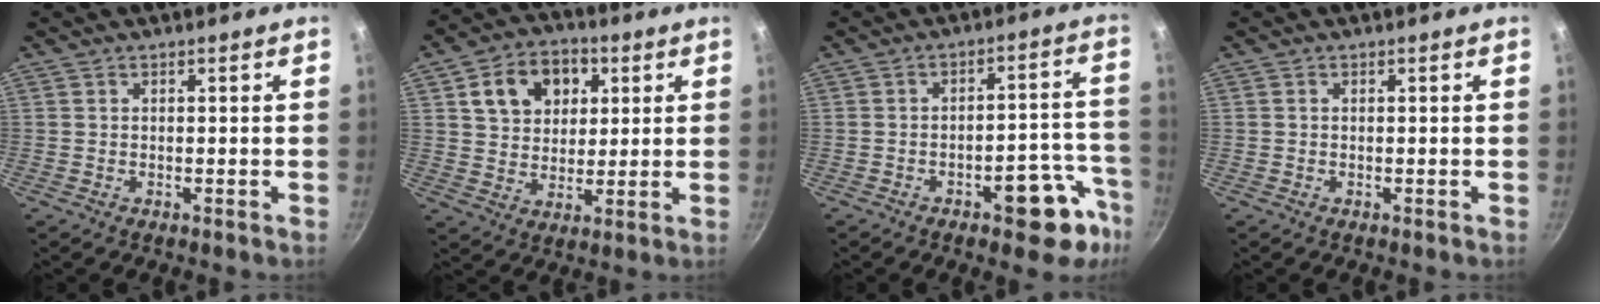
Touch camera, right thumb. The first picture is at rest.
{"total": 12.1, "force": [4.1, 9.4, 6.6], "torque": [-0.081, 0.005, 0.065]}
{"total": 12.2, "force": [-6.6, 5.2, 8.8], "torque": [-0.055, 0.059, -0.079]}
{"total": 0.0}